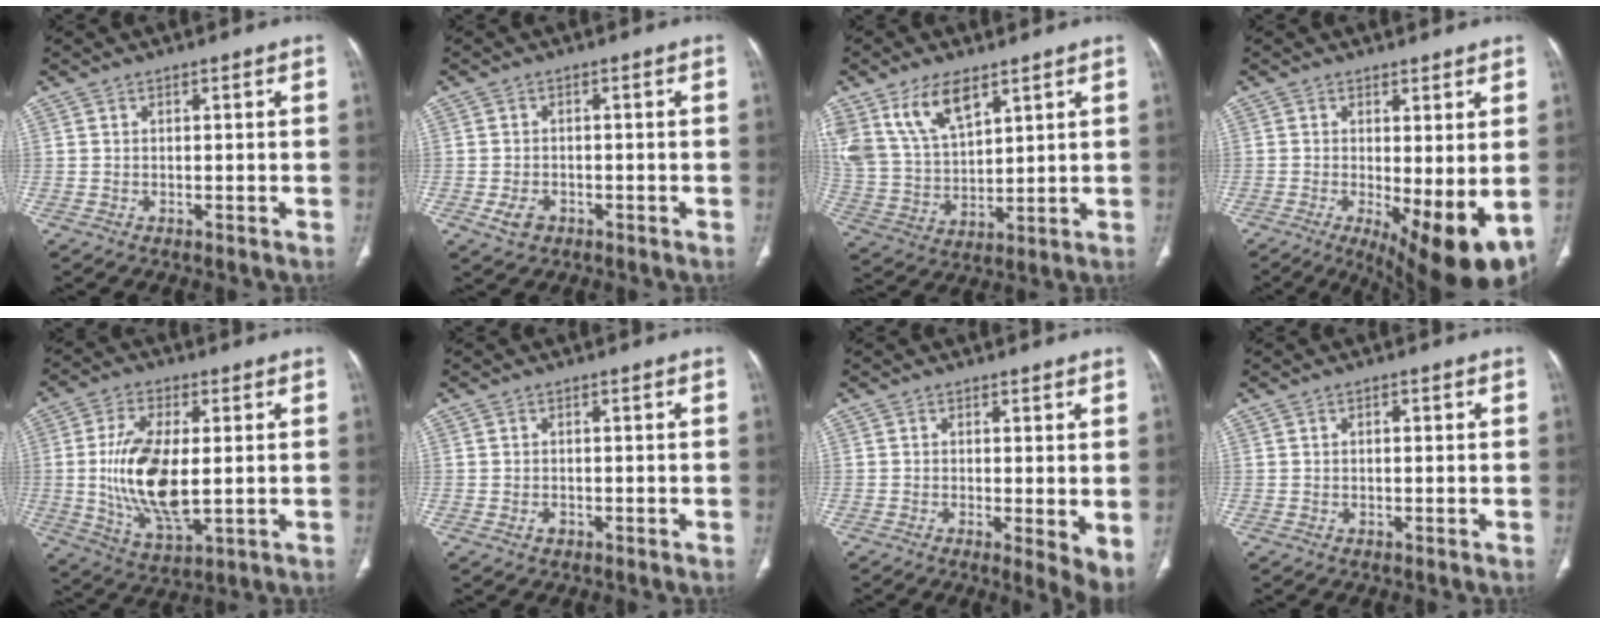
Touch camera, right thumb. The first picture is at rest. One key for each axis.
{"total": 3.3, "fx": -1.4, "fy": 2.4, "fz": 1.8, "tx": -0.030, "ty": 0.003, "tz": -0.019}
{"total": 12.8, "fx": 7.8, "fy": 6.3, "fz": 7.9, "tx": -0.135, "ty": -0.027, "tz": 0.166}
{"total": 12.8, "fx": -2.5, "fy": 4.2, "fz": 11.8, "tx": -0.174, "ty": -0.026, "tz": -0.022}
{"total": 15.1, "fx": 0.1, "fy": 6.8, "fz": 13.4, "tx": -0.264, "ty": -0.017, "tz": 0.011}
{"total": 1.2, "fx": -0.4, "fy": 0.9, "fz": 0.6, "tx": -0.009, "ty": 0.004, "tz": -0.005}
{"total": 5.3, "fx": -0.3, "fy": 1.4, "fz": 5.1, "tx": -0.076, "ty": -0.017, "tz": -0.007}
{"total": 1.0, "fx": 0.2, "fy": 0.5, "fz": 0.8, "tx": -0.016, "ty": 0.004, "tz": 0.004}